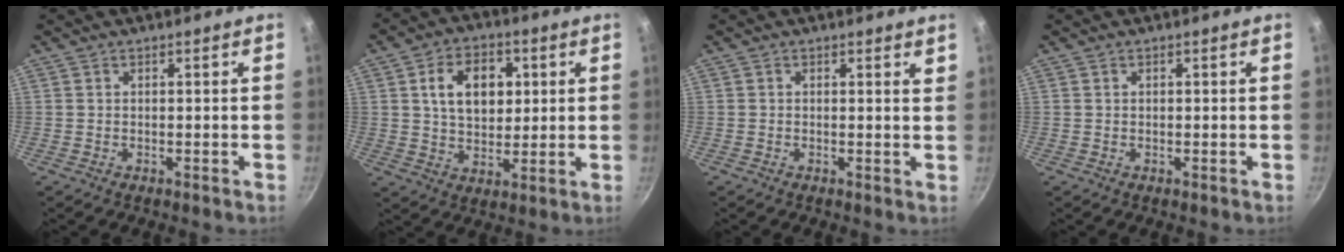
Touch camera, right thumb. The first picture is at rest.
{"total": 11.6, "force": [2.8, 8.0, 7.9], "torque": [-0.098, -0.001, 0.043]}
{"total": 1.2, "force": [0.8, 0.4, 0.9], "torque": [-0.009, -0.003, 0.007]}
{"total": 0.0}